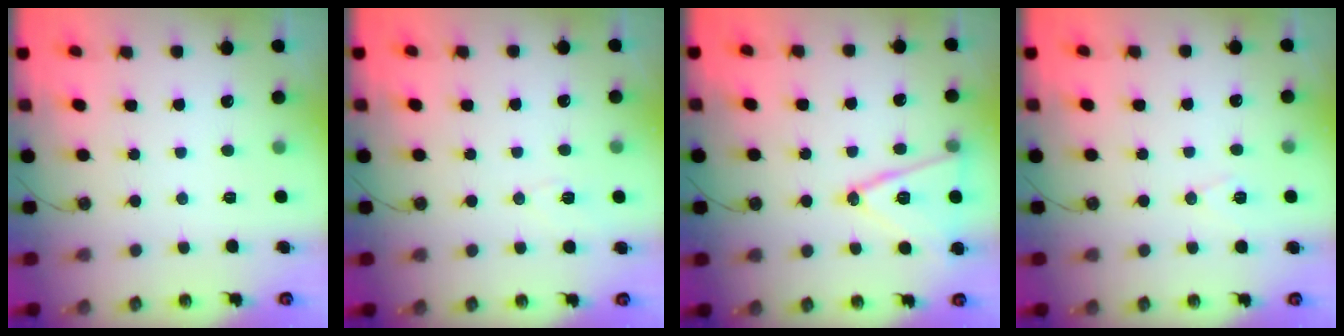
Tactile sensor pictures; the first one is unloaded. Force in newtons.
{"total": 4.1, "press": 3.4, "slide": 2.2}
{"total": 14.7, "press": 14.4, "slide": 3.4}
{"total": 6.7, "press": 5.6, "slide": 3.6}